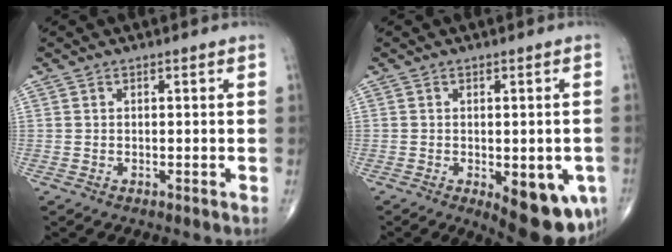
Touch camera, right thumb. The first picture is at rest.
{"total": 12.6, "force": [-4.4, 5.5, 10.5], "torque": [-0.112, -0.009, -0.044]}